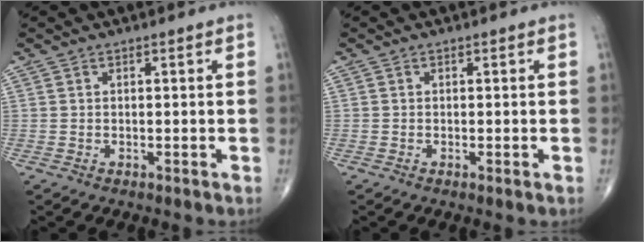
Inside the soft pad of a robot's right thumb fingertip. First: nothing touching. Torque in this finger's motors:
{"motor_torque": [-0.09, -0.06, -0.19, 0.05, -0.03]}